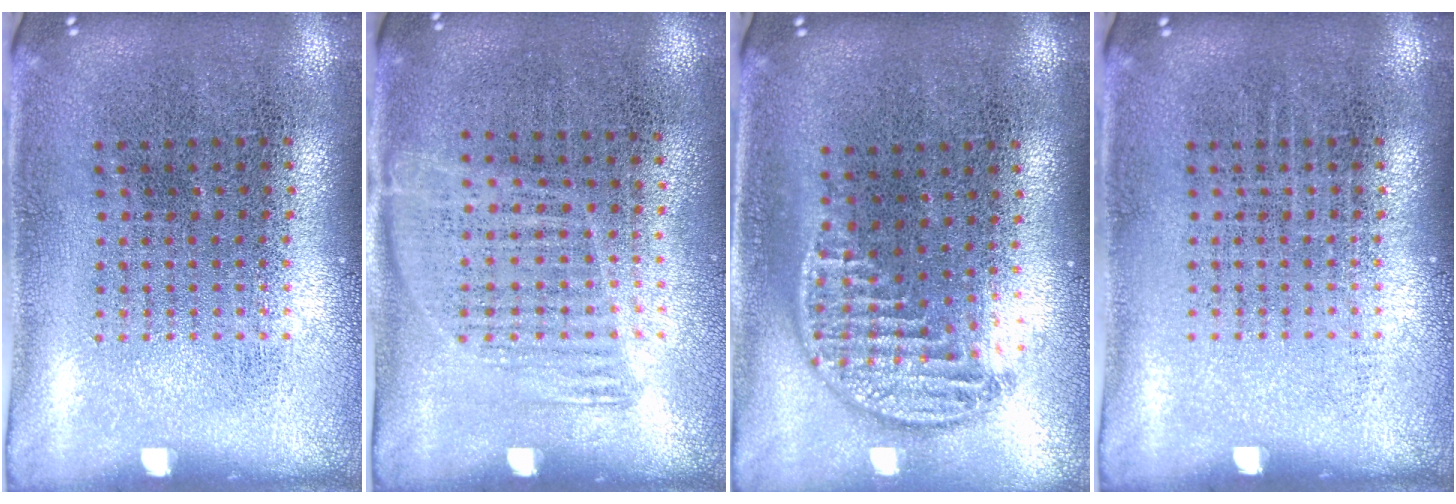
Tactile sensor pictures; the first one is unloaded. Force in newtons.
{"total": 1.1, "press": 0.9, "slide": 0.6}
{"total": 1.2, "press": 1.0, "slide": 0.6}
{"total": 0.0}